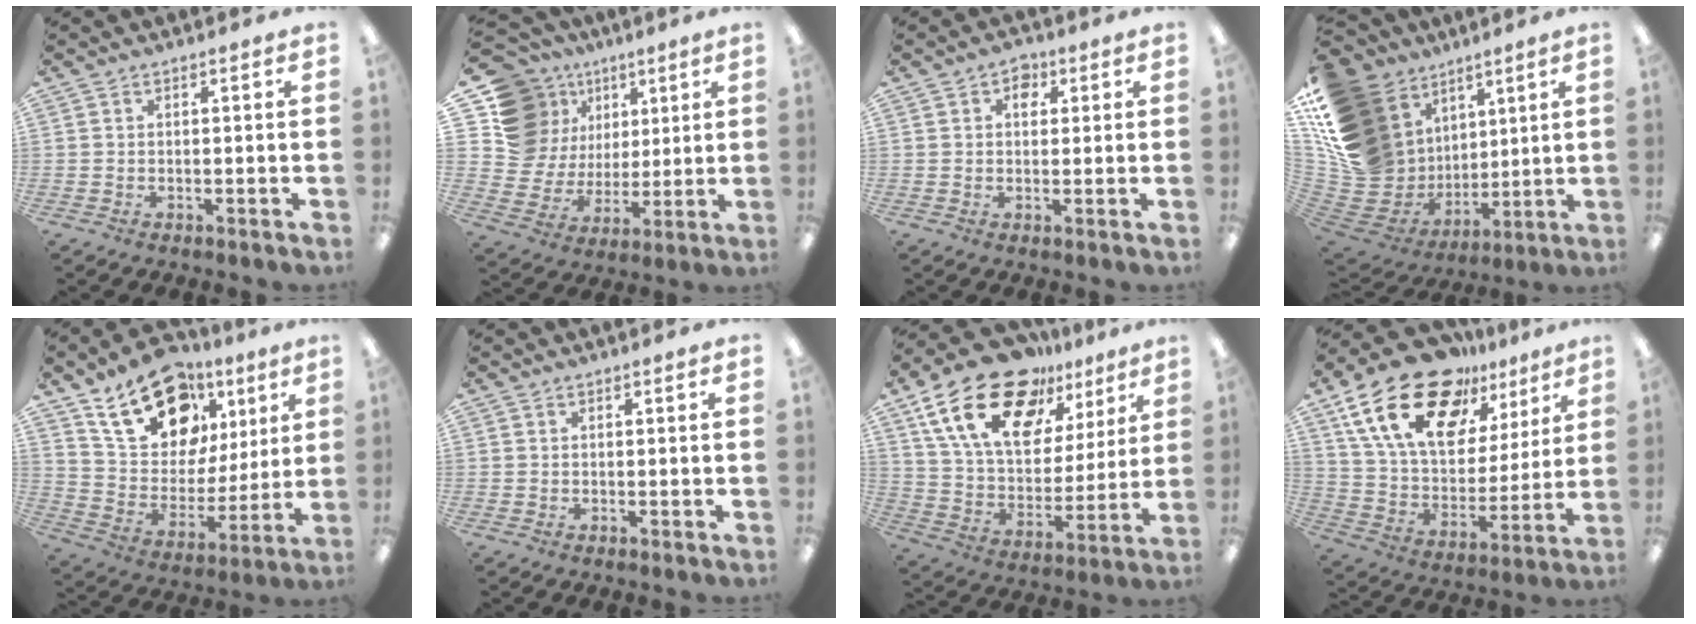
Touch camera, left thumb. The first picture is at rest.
{"total": 16.5, "force": [6.5, 14.2, 5.2], "torque": [-0.107, -0.035, 0.144]}
{"total": 3.6, "force": [1.4, 2.8, 1.8], "torque": [-0.007, -0.003, 0.017]}
{"total": 21.7, "force": [7.5, 17.3, 10.7], "torque": [-0.210, -0.069, 0.191]}
{"total": 20.9, "force": [12.1, 13.5, 10.3], "torque": [-0.173, -0.048, 0.222]}
{"total": 0.0}
{"total": 23.2, "force": [14.2, 12.5, 13.5], "torque": [-0.236, -0.071, 0.256]}
{"total": 23.8, "force": [14.5, 12.8, 13.8], "torque": [-0.248, -0.076, 0.260]}